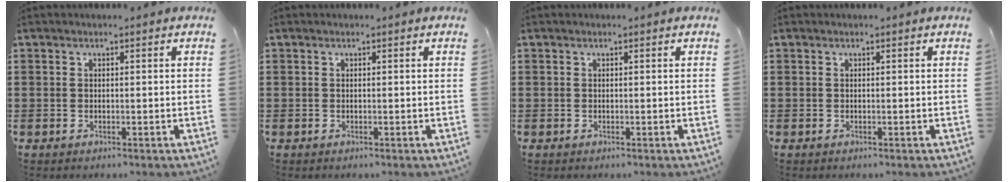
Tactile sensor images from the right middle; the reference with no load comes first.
{"total": 0.0}
{"total": 0.0}
{"total": 0.0}